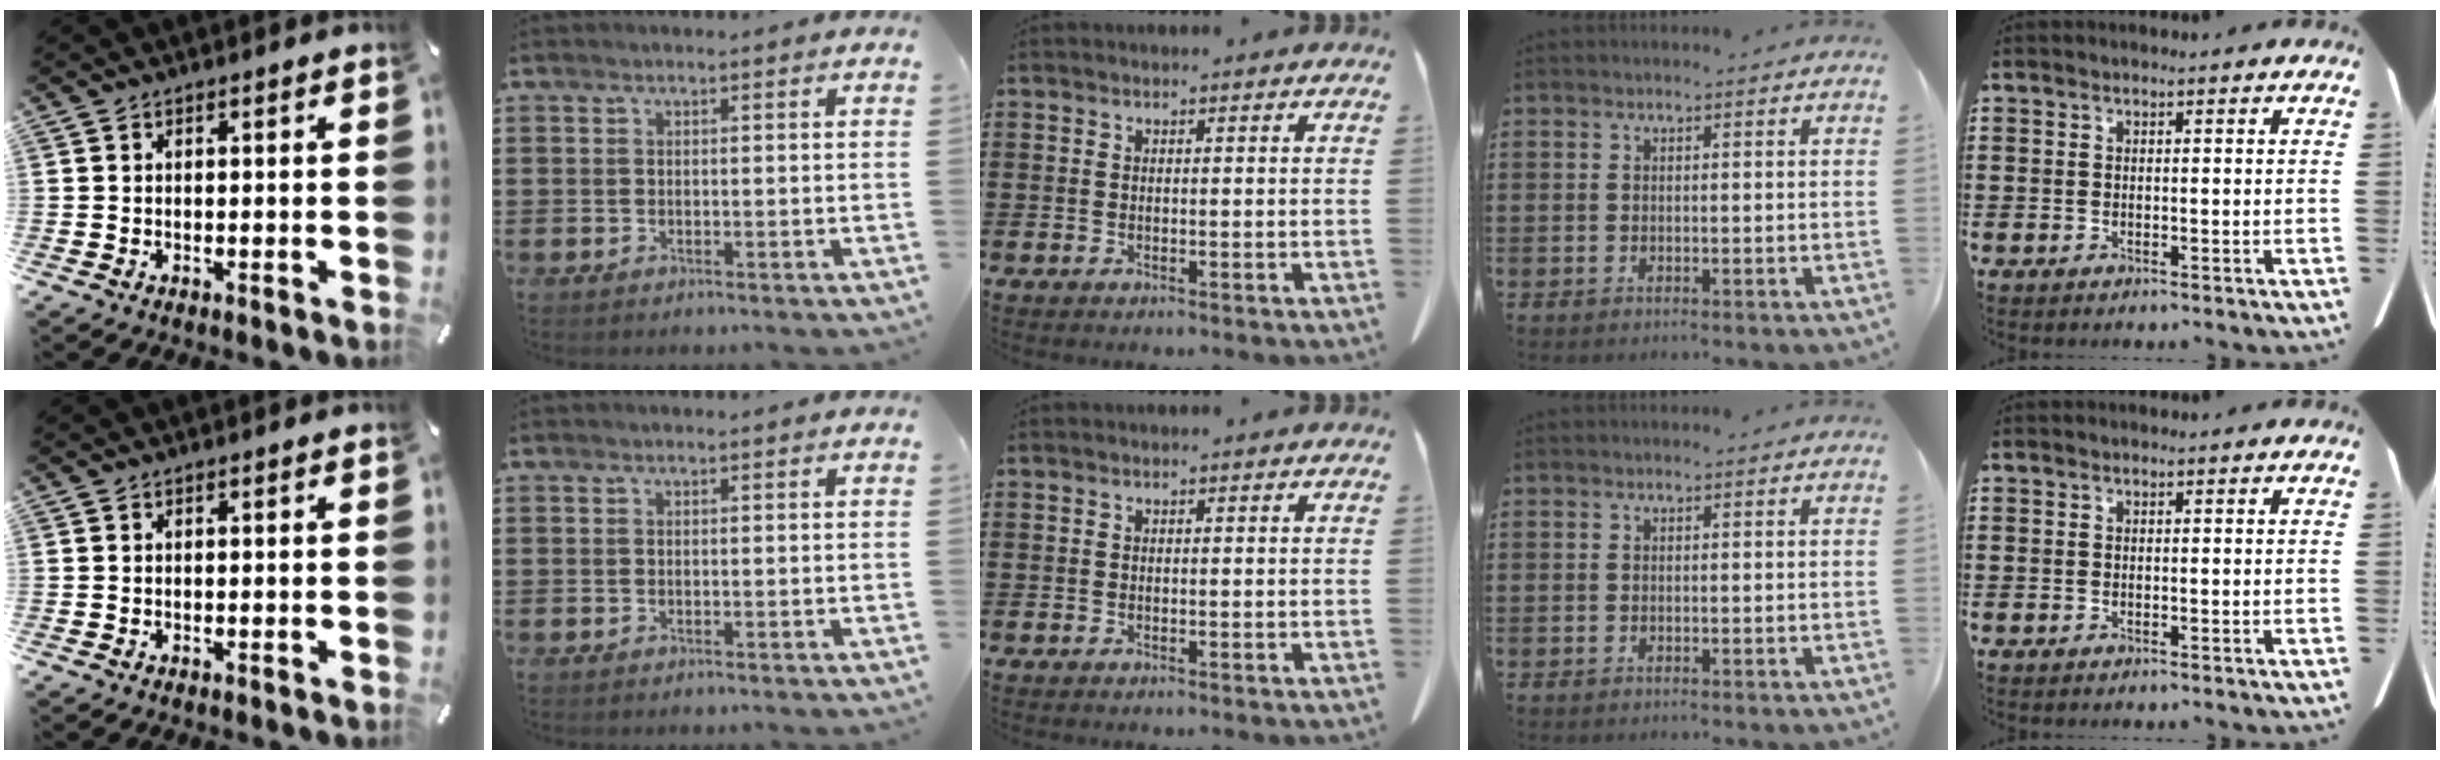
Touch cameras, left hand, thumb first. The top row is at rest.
{}